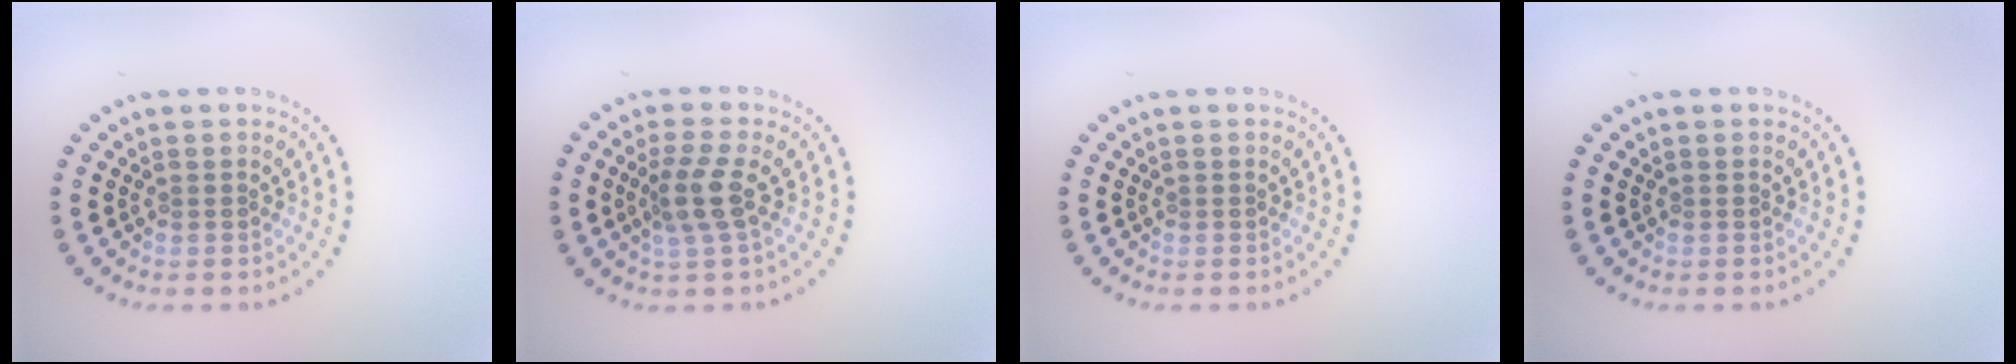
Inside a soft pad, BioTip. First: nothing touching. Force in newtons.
{"total": 2.9, "press": 2.3, "slide": 1.7}
{"total": 0.0}
{"total": 0.0}